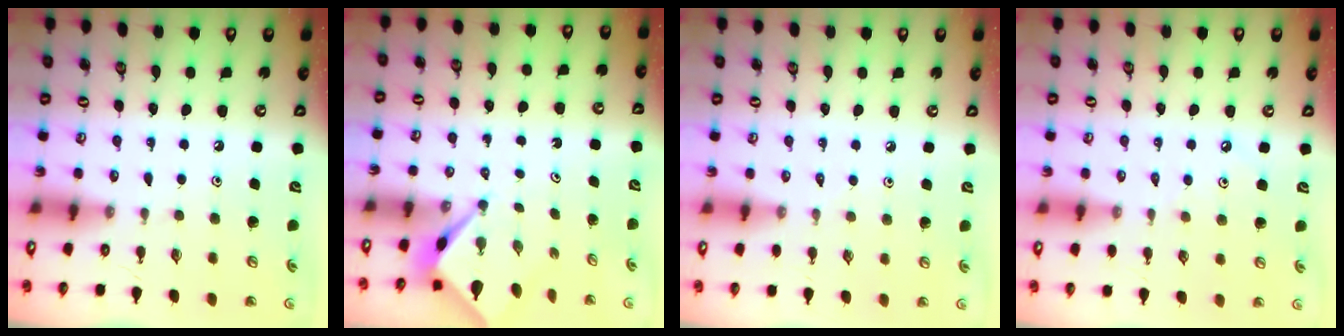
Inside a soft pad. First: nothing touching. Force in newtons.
{"total": 2.5, "press": 2.5, "slide": 0.2}
{"total": 0.6, "press": 0.6, "slide": 0.3}
{"total": 1.2, "press": 1.1, "slide": 0.4}